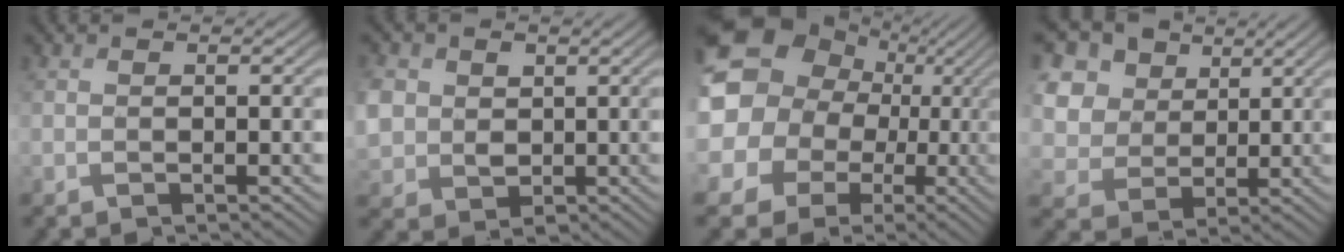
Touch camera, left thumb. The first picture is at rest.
{"total": 6.6, "force": [1.4, 5.6, 3.2], "torque": [-0.116, -0.001, 0.025]}
{"total": 19.1, "force": [3.5, 16.4, 9.0], "torque": [-0.245, 0.012, 0.042]}
{"total": 13.2, "force": [6.7, 9.7, 6.0], "torque": [-0.195, 0.020, 0.153]}